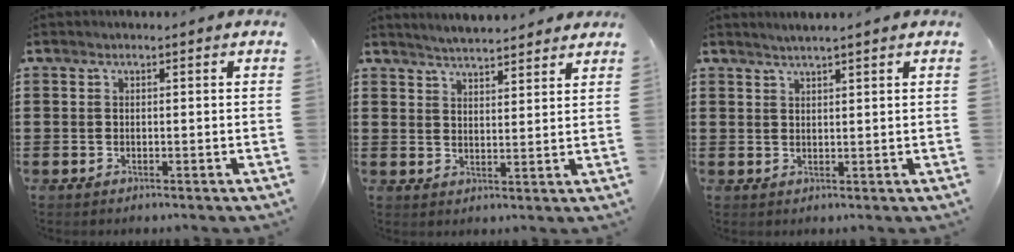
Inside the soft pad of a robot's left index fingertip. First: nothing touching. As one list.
[{"total": 3.9, "force": [3.9, 0.2, 0.3], "torque": [-0.017, -0.012, 0.071]}, {"total": 1.6, "force": [1.5, -0.3, 0.5], "torque": [-0.011, 0.001, 0.028]}]